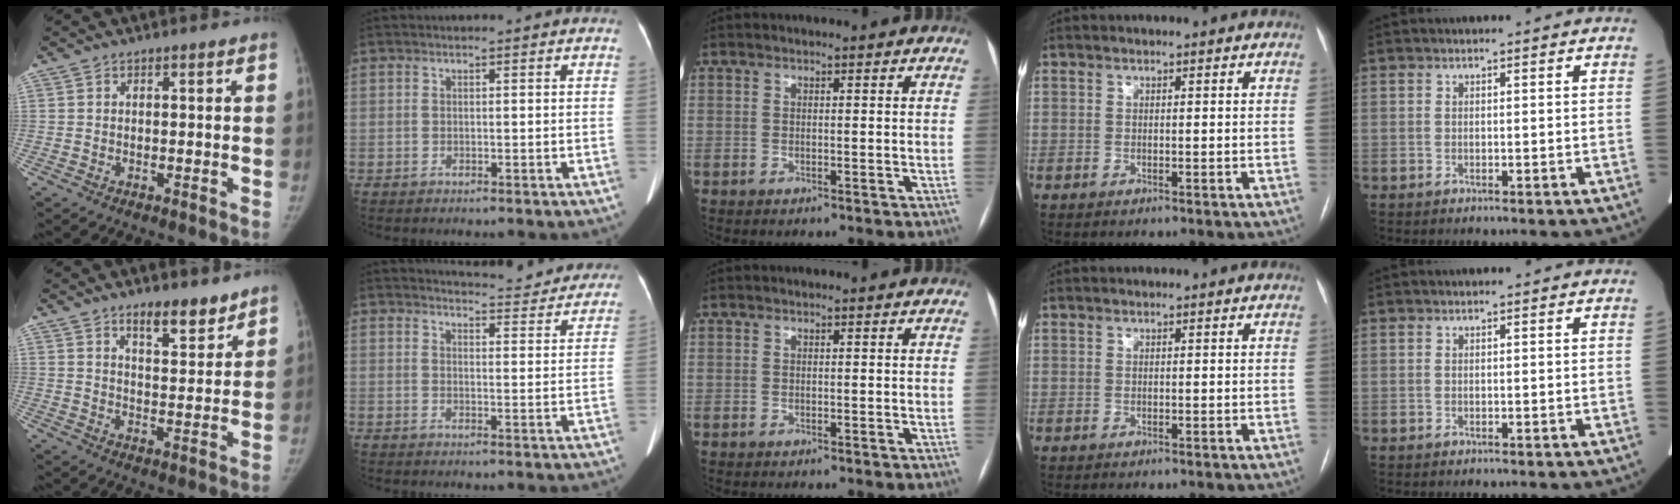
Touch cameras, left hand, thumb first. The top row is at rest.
{"thumb": {"total": 7.3, "force": [5.6, 2.6, 3.9], "torque": [-0.036, -0.042, 0.087]}, "index": {"total": 11.2, "force": [10.9, 1.8, 1.6], "torque": [-0.005, -0.014, 0.117]}}